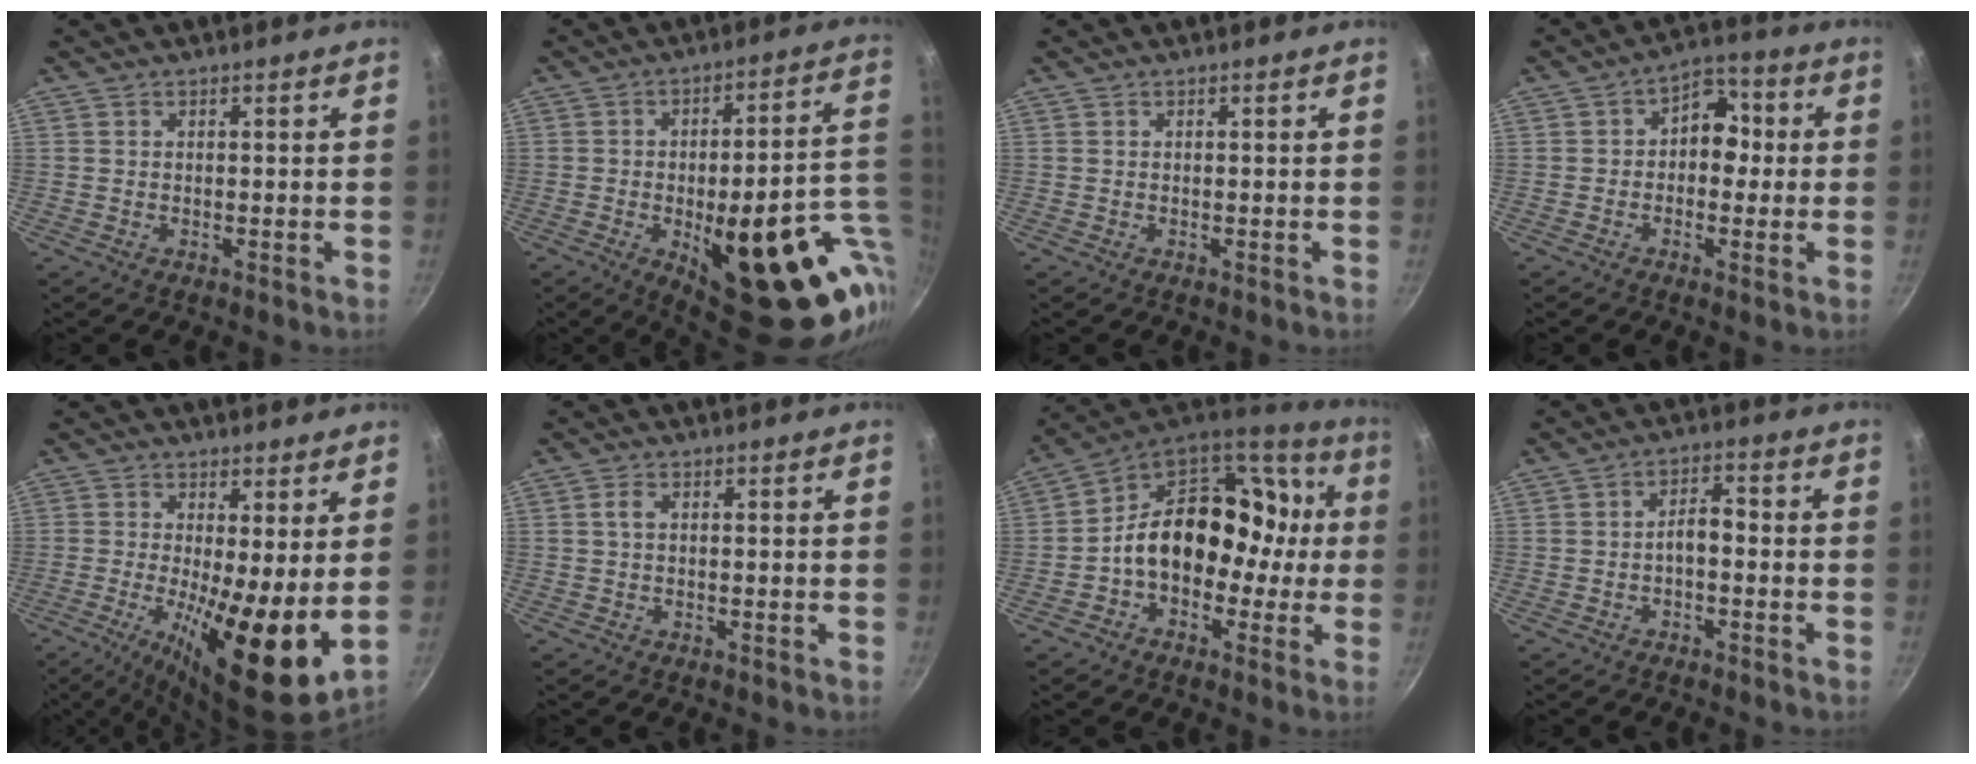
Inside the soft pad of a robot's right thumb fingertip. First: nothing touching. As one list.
[{"total": 30.4, "force": [-7.3, 11.8, 27.1], "torque": [-0.308, 0.002, -0.082]}, {"total": 0.0}, {"total": 8.0, "force": [0.4, 5.9, 5.4], "torque": [-0.028, 0.014, -0.011]}, {"total": 15.2, "force": [-0.5, 4.3, 14.5], "torque": [-0.224, -0.031, -0.006]}, {"total": 1.4, "force": [0.1, 0.7, 1.2], "torque": [-0.026, 0.004, 0.003]}, {"total": 19.3, "force": [-0.8, 14.9, 12.3], "torque": [-0.131, 0.070, -0.024]}, {"total": 3.9, "force": [-1.3, 1.9, 3.1], "torque": [-0.042, 0.025, -0.025]}]